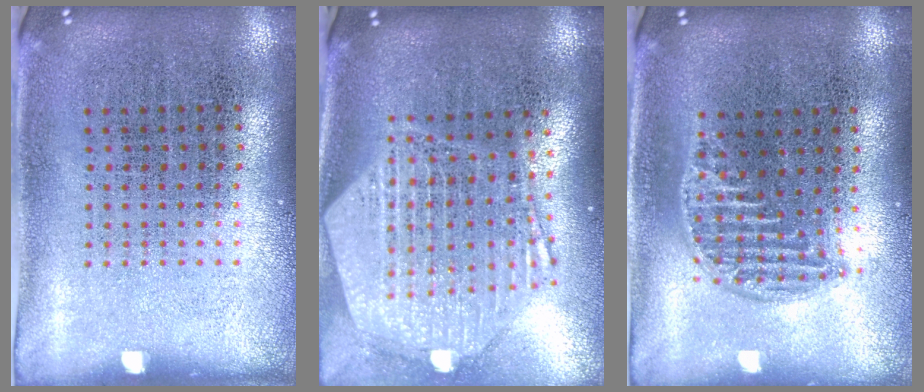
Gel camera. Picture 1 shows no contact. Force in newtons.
{"total": 2.8, "press": 2.2, "slide": 1.7}
{"total": 1.3, "press": 1.1, "slide": 0.6}